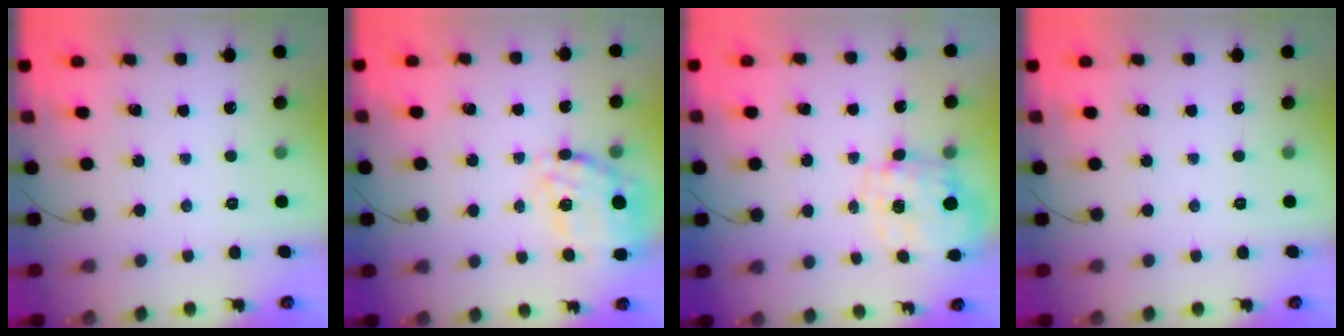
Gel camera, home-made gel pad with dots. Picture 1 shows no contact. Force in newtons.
{"total": 20.3, "press": 19.9, "slide": 4.0}
{"total": 2.9, "press": 2.7, "slide": 1.1}
{"total": 0.0}